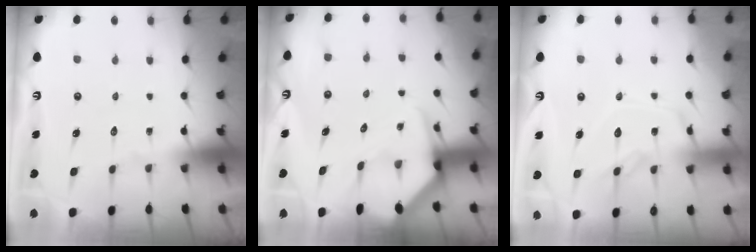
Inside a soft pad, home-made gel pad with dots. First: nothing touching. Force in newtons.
{"total": 5.1, "press": 5.1, "slide": 0.6}
{"total": 12.3, "press": 12.3, "slide": 0.9}